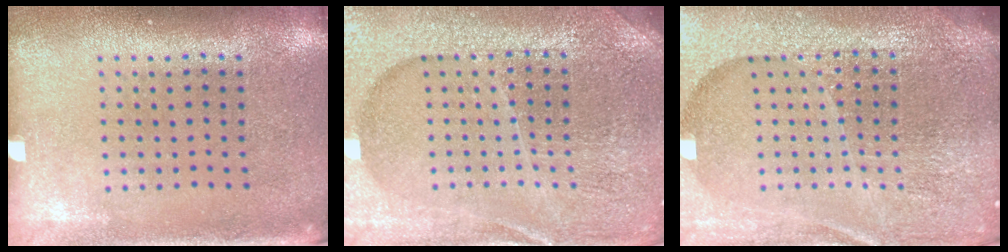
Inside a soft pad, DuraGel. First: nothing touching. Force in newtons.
{"total": 5.0, "press": 4.6, "slide": 2.1}
{"total": 6.3, "press": 5.5, "slide": 3.1}